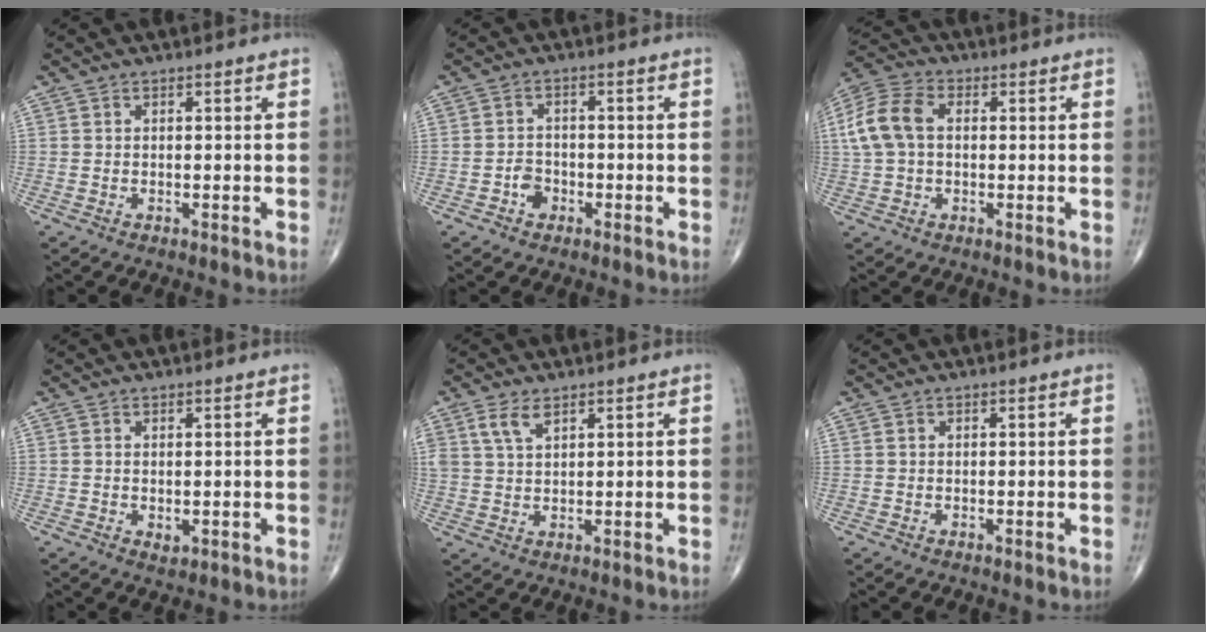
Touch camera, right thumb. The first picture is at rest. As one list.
[{"total": 3.1, "force": [-1.4, 2.4, 1.2], "torque": [-0.005, 0.013, -0.029]}, {"total": 9.5, "force": [1.1, 6.3, 7.0], "torque": [-0.156, 0.028, 0.017]}, {"total": 1.4, "force": [-0.2, 0.8, 1.1], "torque": [-0.013, -0.004, 0.000]}, {"total": 4.1, "force": [2.4, 1.9, 2.7], "torque": [-0.055, -0.002, 0.052]}, {"total": 0.0}]